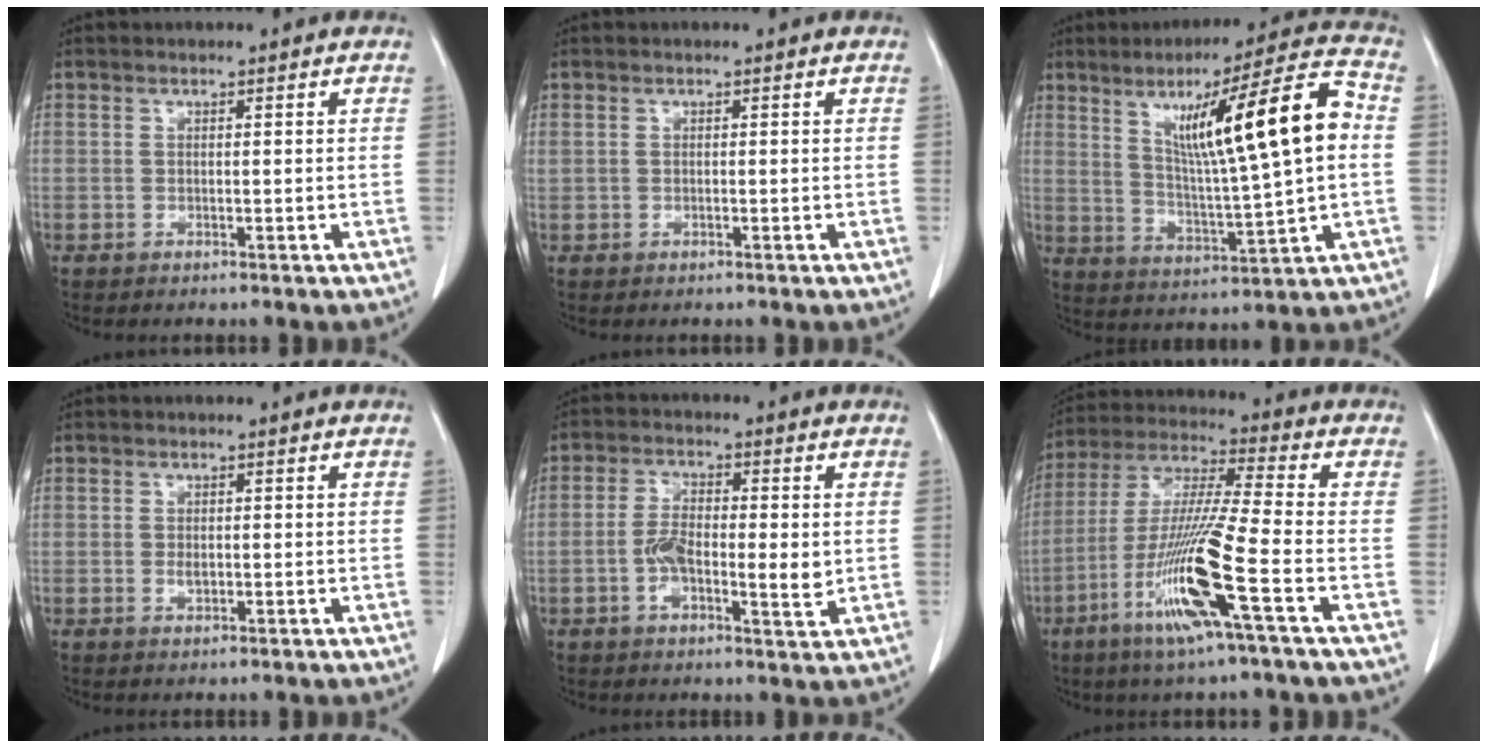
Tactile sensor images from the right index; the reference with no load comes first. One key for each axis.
{"total": 0.0}
{"total": 17.6, "fx": 3.5, "fy": 0.7, "fz": 17.2, "tx": -0.269, "ty": 0.016, "tz": 0.053}
{"total": 1.3, "fx": -0.2, "fy": 0.7, "fz": 1.0, "tx": -0.018, "ty": 0.000, "tz": -0.002}
{"total": 8.0, "fx": -0.9, "fy": 2.7, "fz": 7.5, "tx": -0.135, "ty": 0.002, "tz": -0.020}
{"total": 15.3, "fx": -6.2, "fy": -0.7, "fz": 14.0, "tx": -0.287, "ty": -0.022, "tz": -0.123}